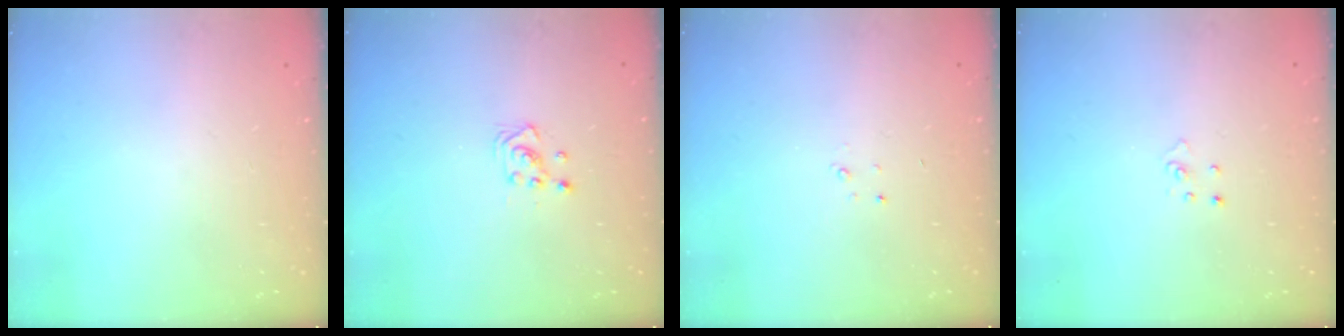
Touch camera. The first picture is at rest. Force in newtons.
{"total": 3.1, "press": 3.1, "slide": 0.3}
{"total": 1.5, "press": 1.5, "slide": 0.2}
{"total": 3.0, "press": 2.9, "slide": 0.3}